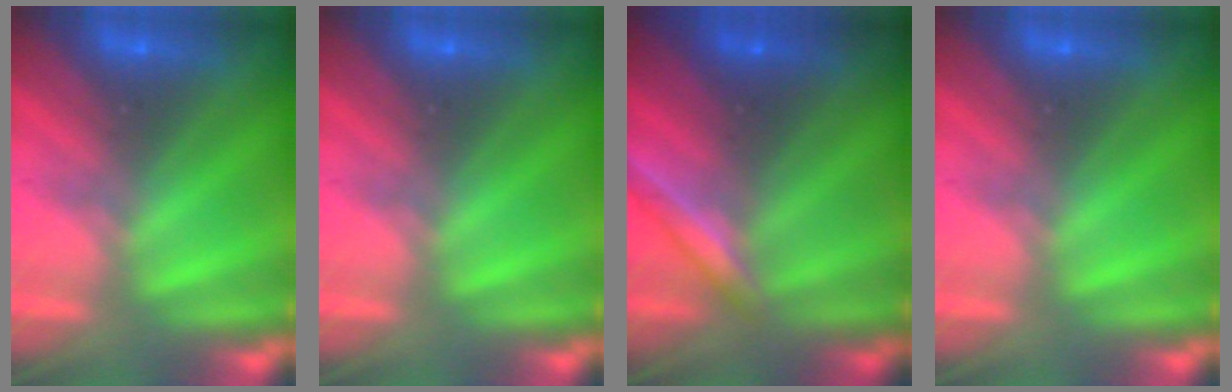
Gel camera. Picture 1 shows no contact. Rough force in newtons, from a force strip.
{"total": 0.0}
{"total": 1.9}
{"total": 0.0}